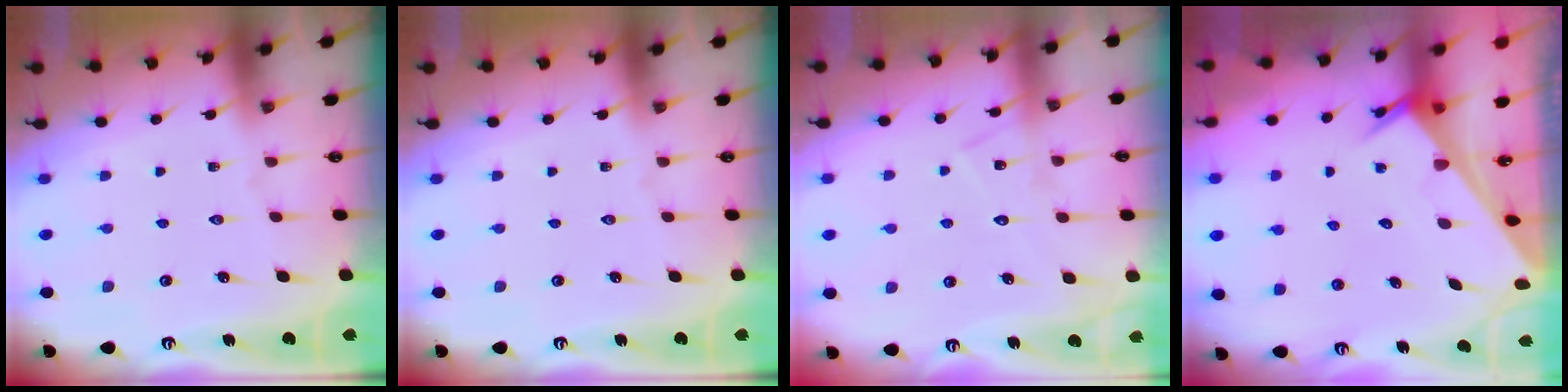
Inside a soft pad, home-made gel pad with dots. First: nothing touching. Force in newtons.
{"total": 0.0}
{"total": 9.0, "press": 8.9, "slide": 0.5}
{"total": 3.2, "press": 3.2, "slide": 0.2}